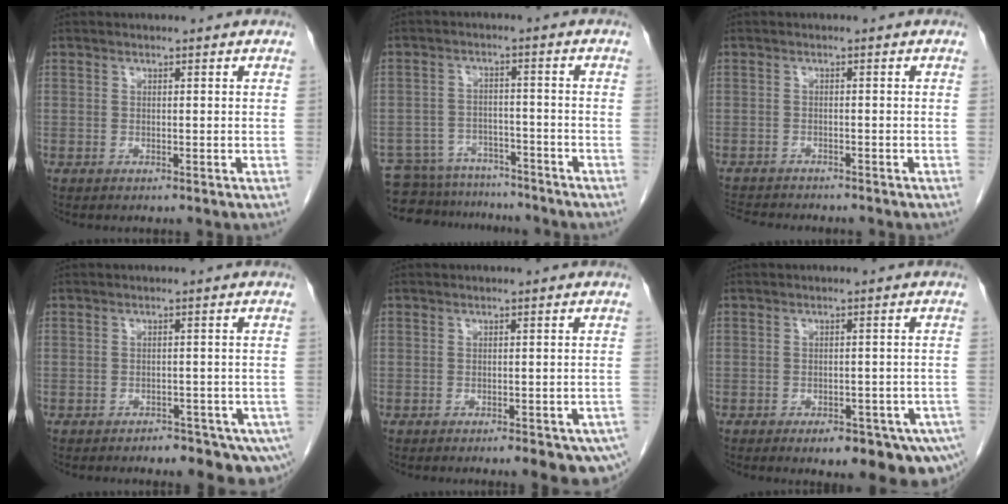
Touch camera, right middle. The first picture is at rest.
{"total": 12.7, "force": [-11.9, 4.1, 1.9], "torque": [-0.040, 0.015, -0.167]}
{"total": 7.3, "force": [-6.7, 1.4, 2.4], "torque": [-0.039, -0.006, -0.100]}
{"total": 9.6, "force": [-6.9, 3.9, 5.4], "torque": [-0.059, -0.002, -0.083]}
{"total": 9.2, "force": [-6.4, 2.4, 6.2], "torque": [-0.056, 0.000, -0.077]}
{"total": 12.9, "force": [-8.5, 4.6, 8.7], "torque": [-0.069, 0.005, -0.101]}